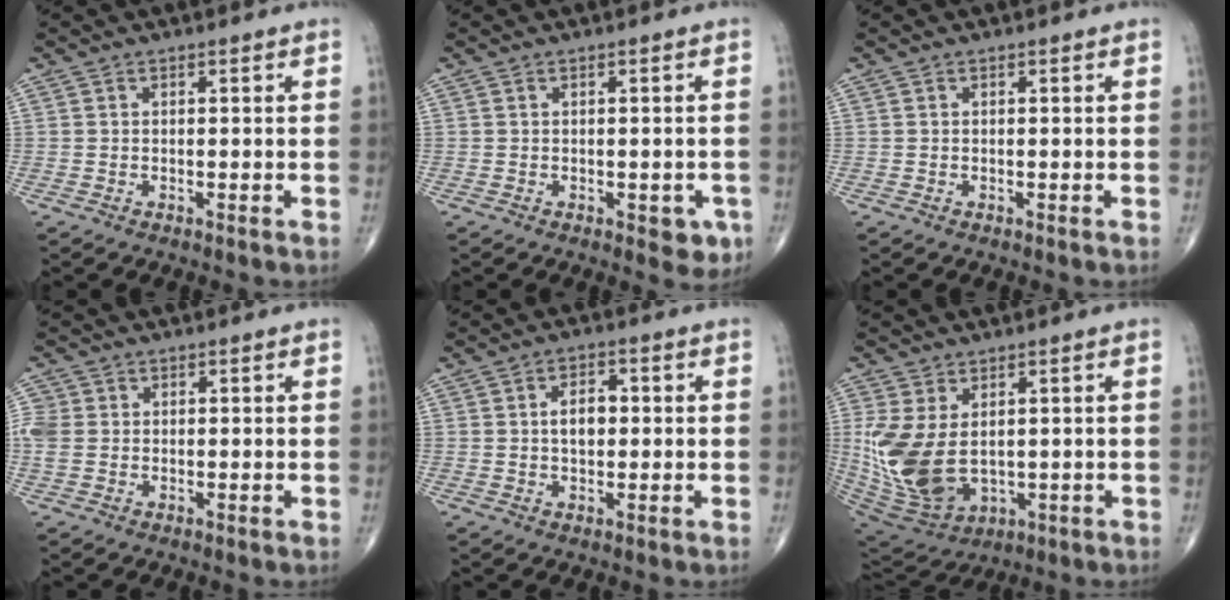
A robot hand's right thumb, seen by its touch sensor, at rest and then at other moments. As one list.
[{"total": 3.8, "force": [-1.3, 2.0, 3.0], "torque": [-0.011, -0.001, -0.012]}, {"total": 0.0}, {"total": 4.2, "force": [0.3, 3.6, 2.2], "torque": [-0.058, 0.010, 0.008]}, {"total": 5.1, "force": [0.4, 3.2, 3.9], "torque": [-0.057, 0.009, 0.005]}, {"total": 15.5, "force": [0.6, 10.0, 11.9], "torque": [-0.253, -0.019, 0.040]}]